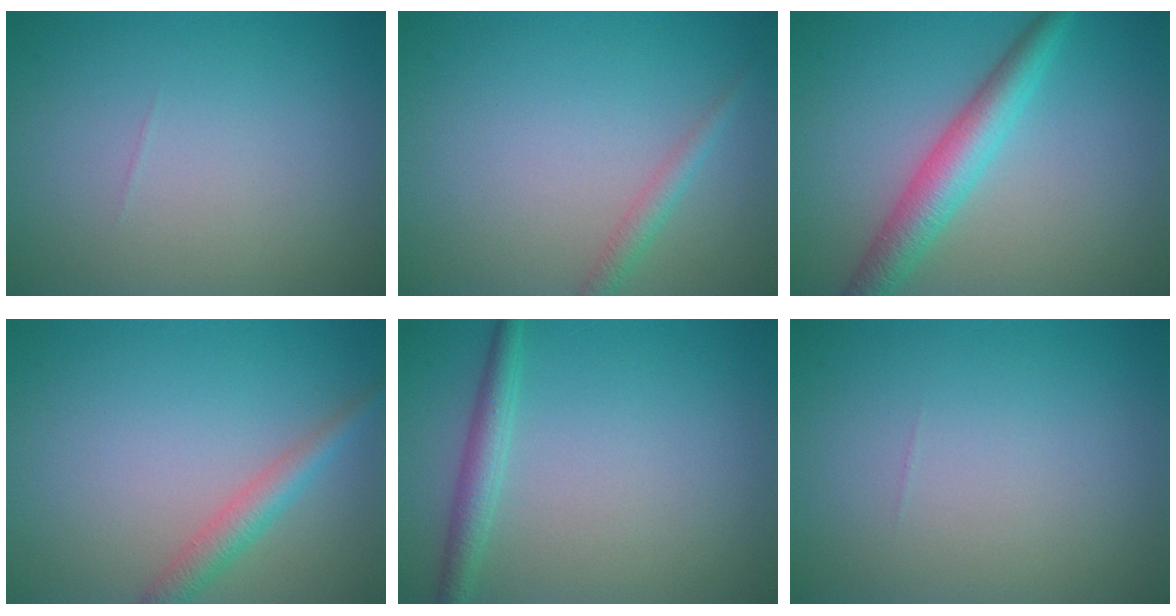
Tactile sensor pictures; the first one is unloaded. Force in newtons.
{"total": 1.5, "press": 1.5, "slide": 0.0}
{"total": 4.5, "press": 4.5, "slide": 0.1}
{"total": 2.5, "press": 2.5, "slide": 0.1}
{"total": 2.3, "press": 2.2, "slide": 0.1}
{"total": 0.0}